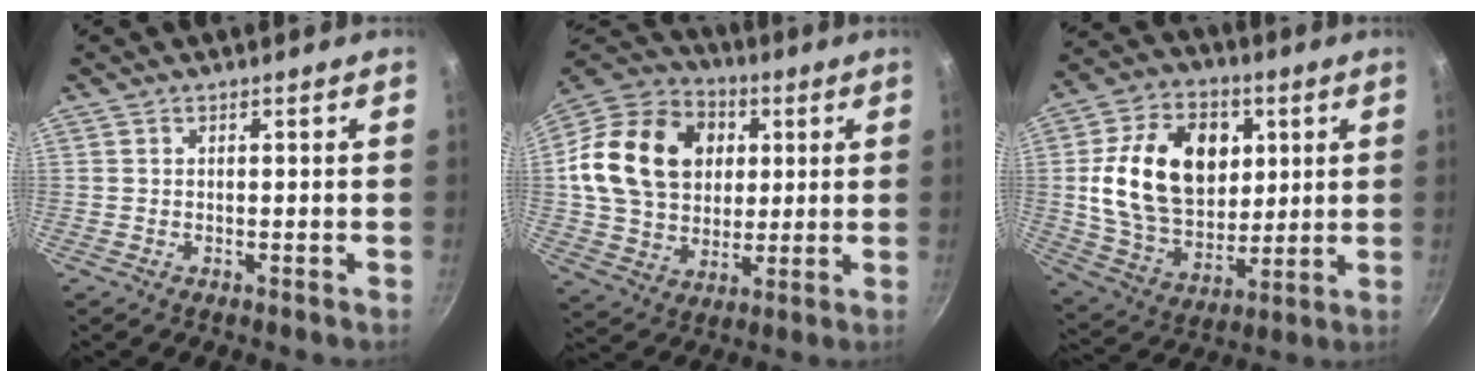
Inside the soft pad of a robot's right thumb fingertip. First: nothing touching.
{"total": 22.5, "force": [4.4, 17.5, 13.5], "torque": [-0.217, 0.012, 0.075]}
{"total": 22.0, "force": [4.3, 15.6, 14.8], "torque": [-0.231, -0.006, 0.079]}